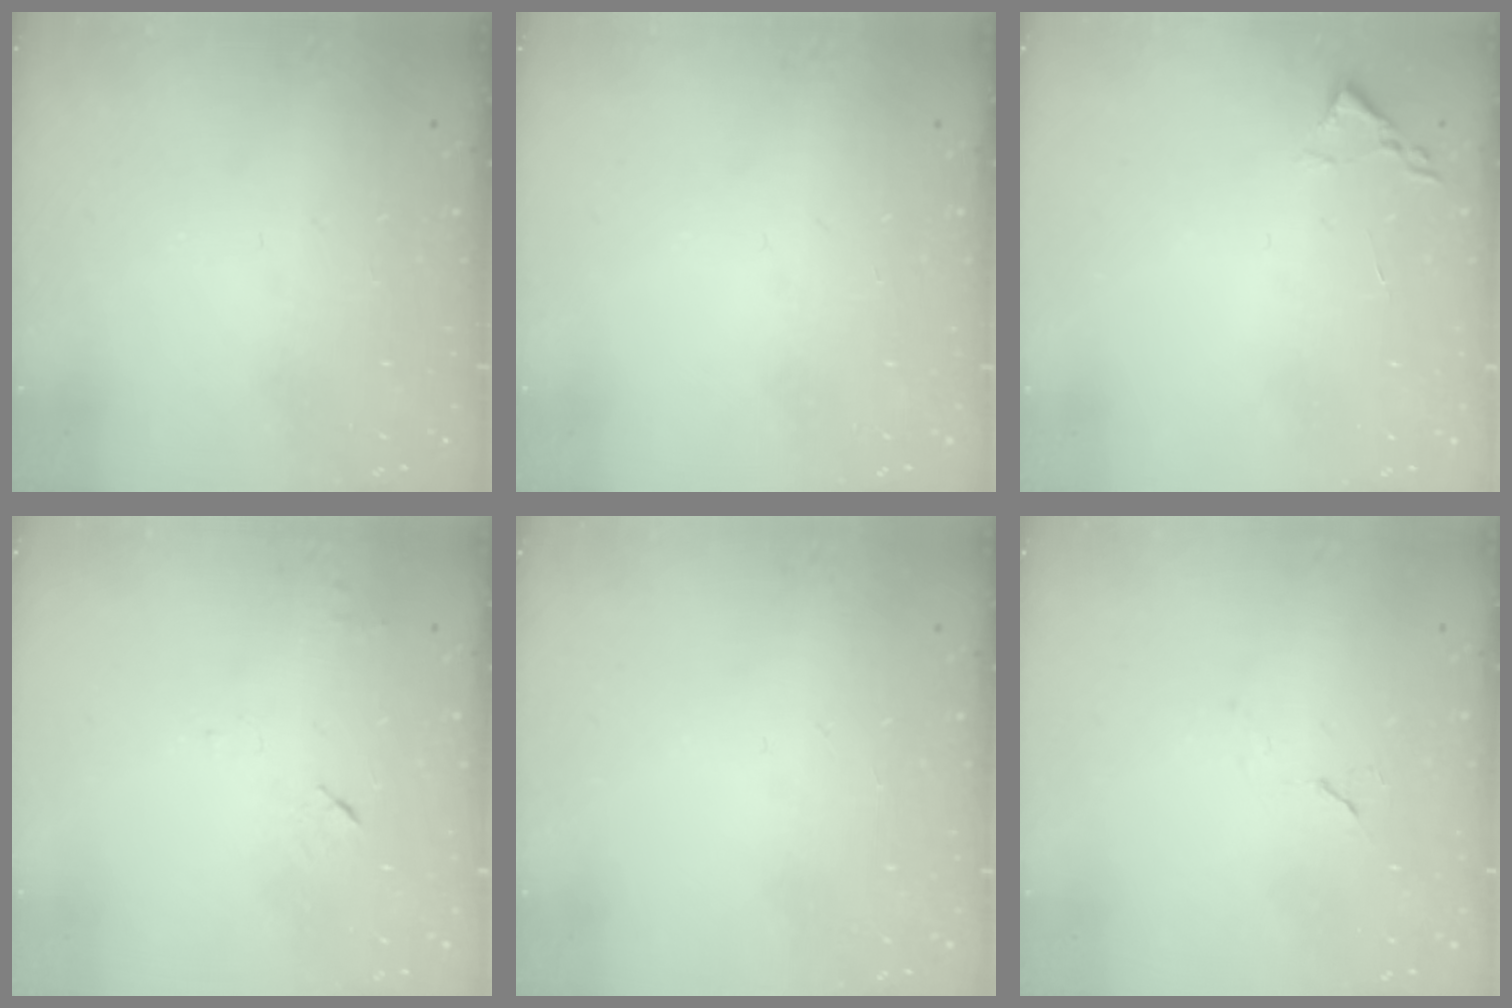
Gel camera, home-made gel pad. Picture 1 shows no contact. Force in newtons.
{"total": 0.0}
{"total": 1.8, "press": 1.7, "slide": 0.2}
{"total": 3.7, "press": 3.6, "slide": 0.5}
{"total": 0.0}
{"total": 6.0, "press": 5.3, "slide": 2.8}